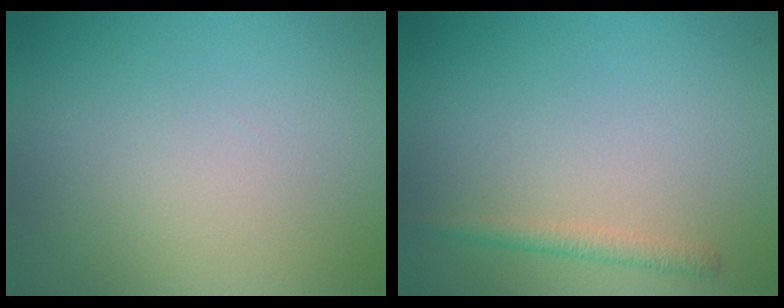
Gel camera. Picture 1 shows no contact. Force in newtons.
{"total": 1.4, "press": 1.4, "slide": 0.1}